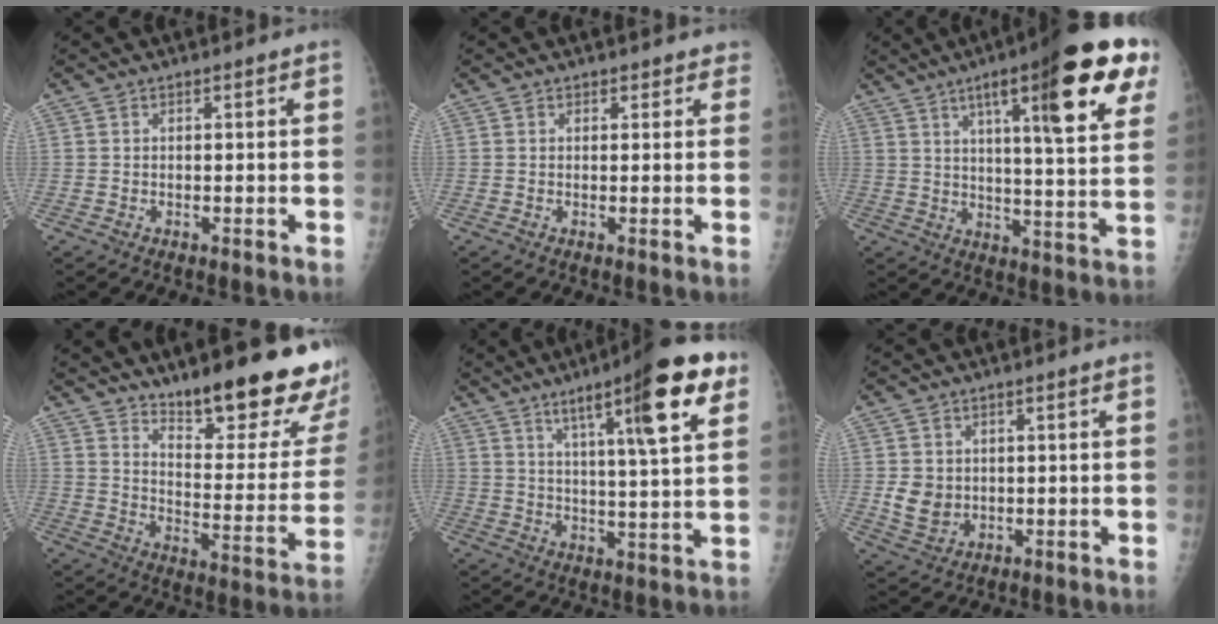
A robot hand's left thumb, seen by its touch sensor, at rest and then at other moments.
{"total": 1.7, "force": [1.3, 1.1, 0.0], "torque": [0.026, -0.004, 0.009]}
{"total": 23.3, "force": [11.0, 4.1, 20.2], "torque": [-0.266, -0.024, 0.154]}
{"total": 24.0, "force": [17.3, 6.2, 15.5], "torque": [-0.177, -0.114, 0.241]}
{"total": 17.3, "force": [8.8, 2.4, 14.7], "torque": [-0.205, -0.030, 0.130]}
{"total": 5.3, "force": [0.2, 4.5, 2.8], "torque": [-0.030, -0.005, 0.016]}